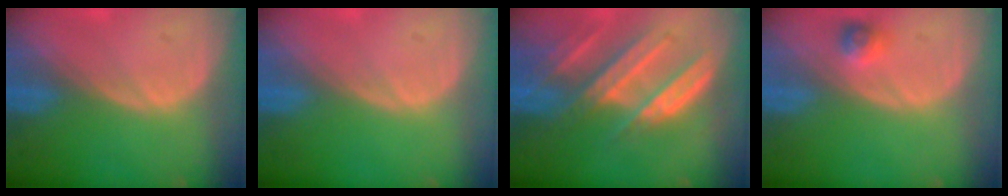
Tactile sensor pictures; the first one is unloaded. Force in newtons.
{"total": 0.0}
{"total": 9.4, "press": 8.3, "slide": 4.4}
{"total": 2.2, "press": 2.2, "slide": 0.2}